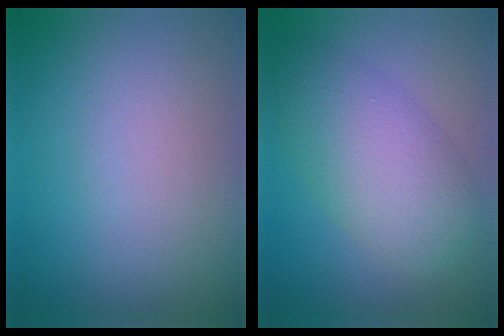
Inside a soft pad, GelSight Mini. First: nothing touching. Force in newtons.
{"total": 6.5, "press": 6.5, "slide": 0.1}